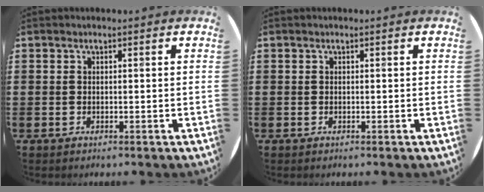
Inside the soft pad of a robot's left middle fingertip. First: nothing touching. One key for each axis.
{"total": 0.0}